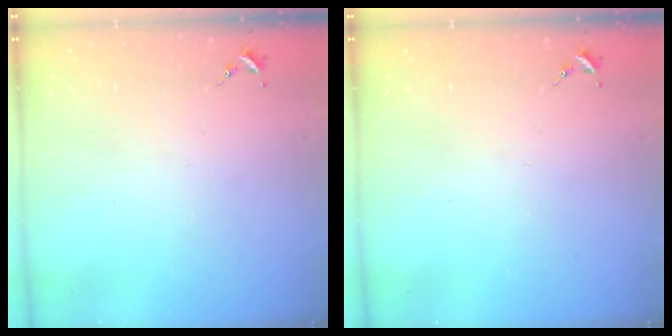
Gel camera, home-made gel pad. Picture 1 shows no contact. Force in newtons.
{"total": 0.0}